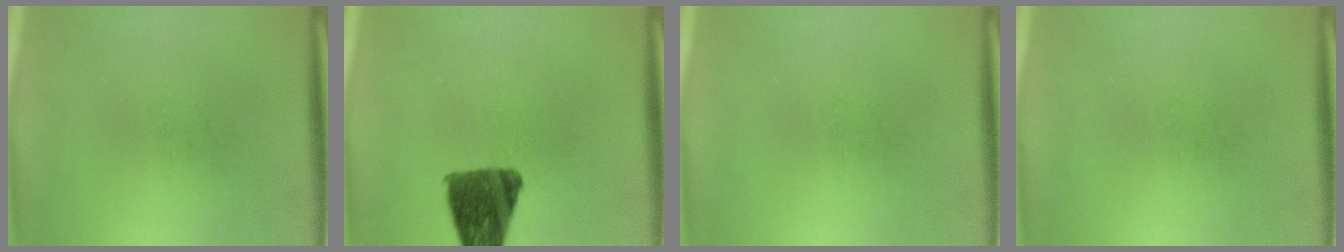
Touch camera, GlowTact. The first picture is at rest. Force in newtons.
{"total": 10.8}
{"total": 0.0}
{"total": 0.0}